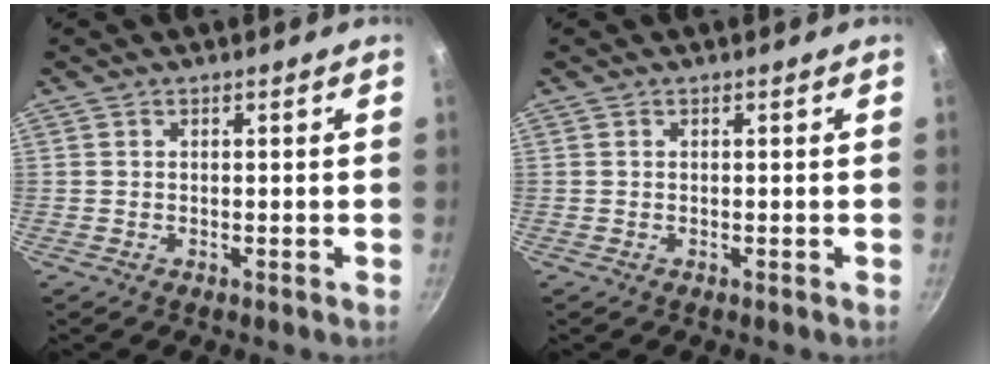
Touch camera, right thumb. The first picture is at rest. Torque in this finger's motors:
{"motor_torque": [-0.13, -0.13, 0.02, 0.01, 0.00]}